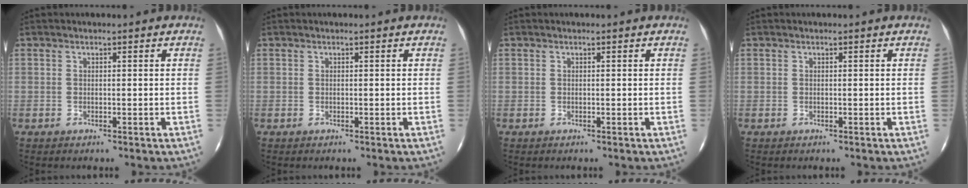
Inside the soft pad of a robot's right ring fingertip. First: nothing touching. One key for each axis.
{"total": 0.0}
{"total": 0.0}
{"total": 0.0}